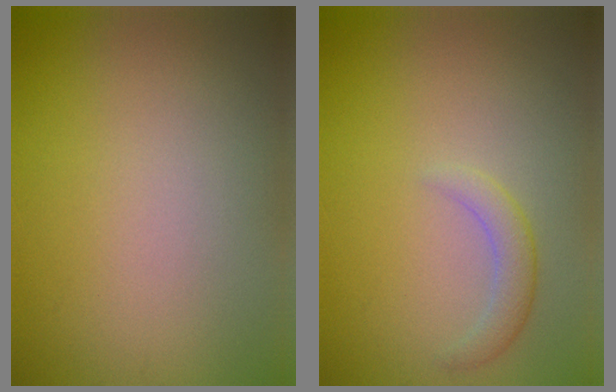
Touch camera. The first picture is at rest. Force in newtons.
{"total": 1.8, "press": 1.8, "slide": 0.1}